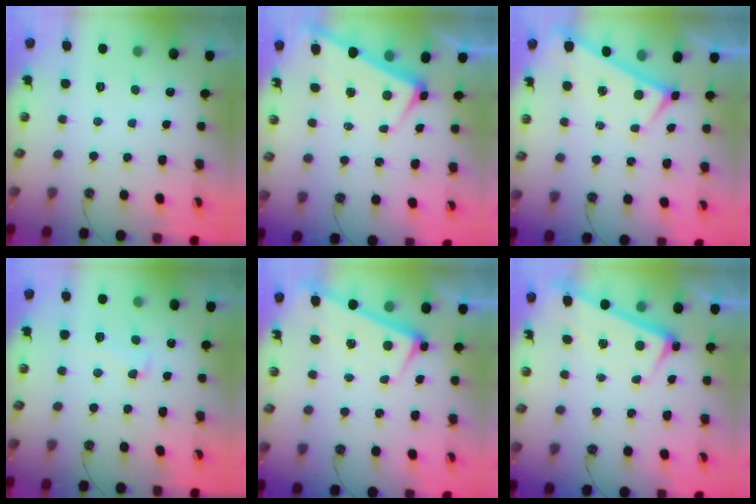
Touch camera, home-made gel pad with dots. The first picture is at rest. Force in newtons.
{"total": 1.9, "press": 1.8, "slide": 0.6}
{"total": 0.0}
{"total": 1.6, "press": 1.1, "slide": 1.1}
{"total": 2.7, "press": 2.6, "slide": 0.7}
{"total": 2.5, "press": 2.4, "slide": 0.6}